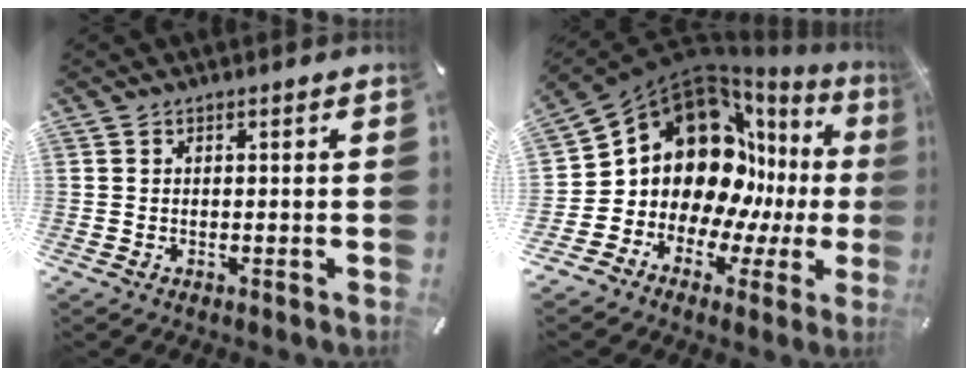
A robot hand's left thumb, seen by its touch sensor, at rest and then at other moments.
{"total": 17.1, "force": [4.6, 13.5, 9.4], "torque": [-0.160, -0.070, 0.087]}